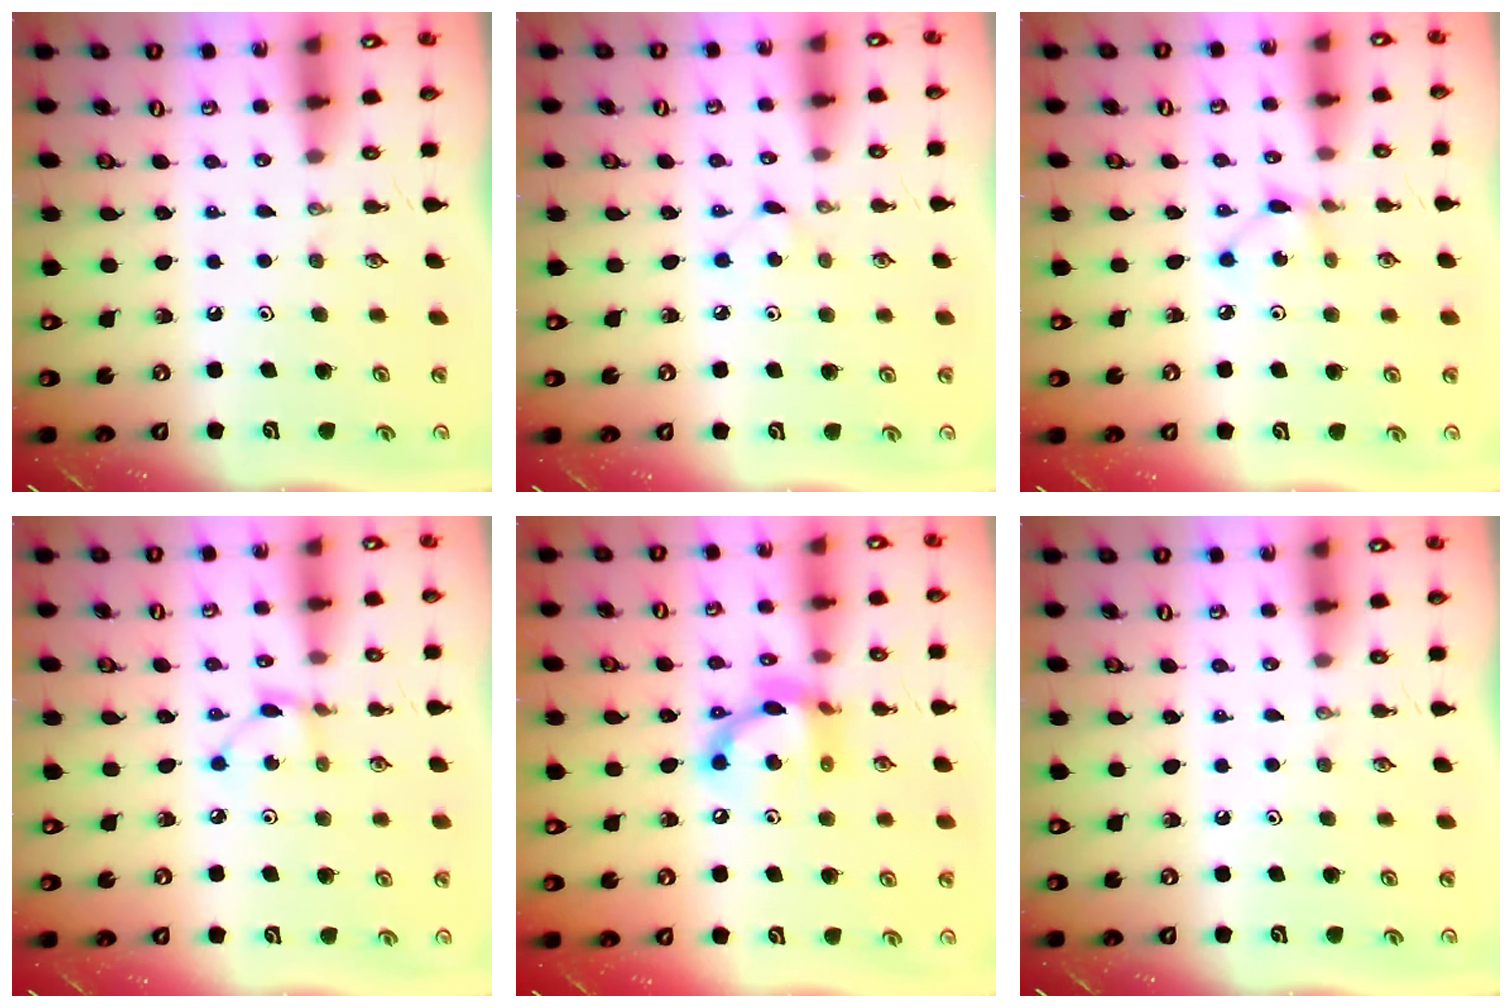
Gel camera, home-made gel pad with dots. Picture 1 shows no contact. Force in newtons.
{"total": 2.8, "press": 2.8, "slide": 0.4}
{"total": 2.5, "press": 2.5, "slide": 0.1}
{"total": 2.8, "press": 2.8, "slide": 0.1}
{"total": 13.2, "press": 13.2, "slide": 1.2}
{"total": 0.0}